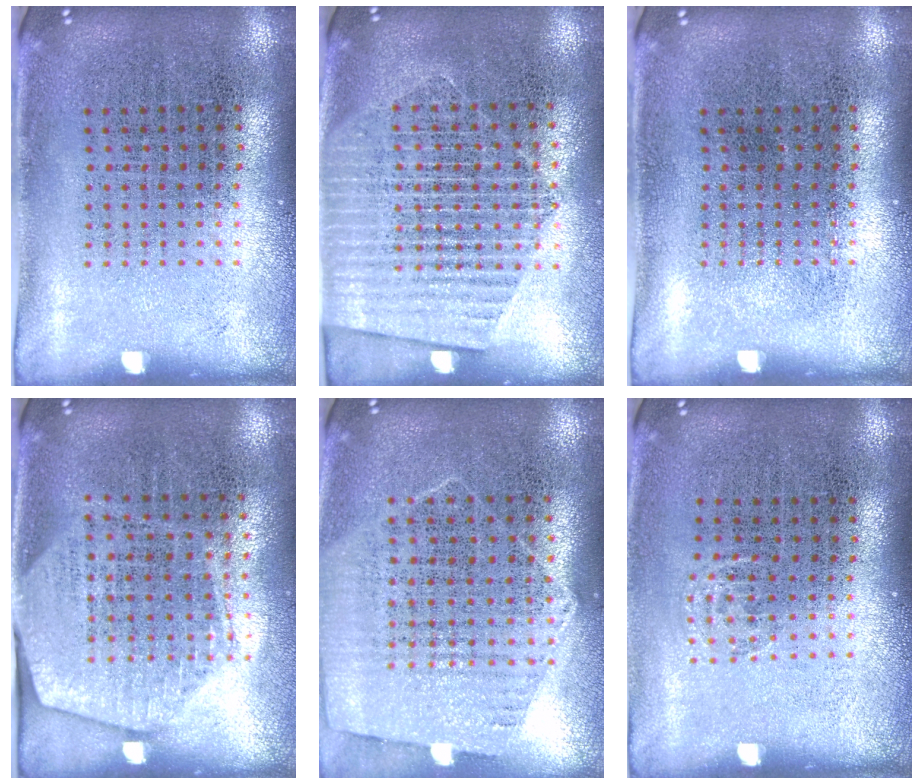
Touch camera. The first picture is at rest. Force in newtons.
{"total": 1.8, "press": 1.6, "slide": 0.8}
{"total": 0.0}
{"total": 1.9, "press": 1.7, "slide": 0.9}
{"total": 1.1, "press": 1.0, "slide": 0.4}
{"total": 0.6, "press": 0.5, "slide": 0.3}